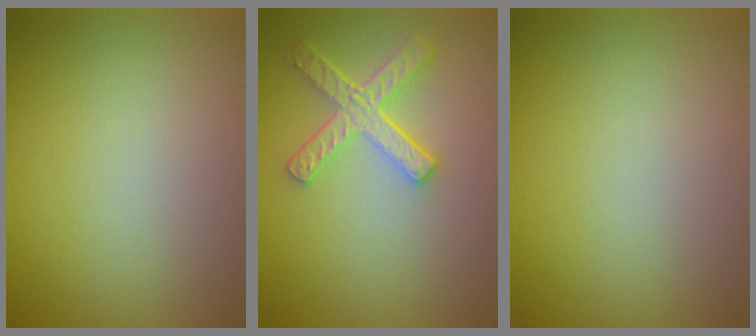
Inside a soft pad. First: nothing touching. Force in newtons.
{"total": 4.5, "press": 3.5, "slide": 2.8}
{"total": 0.0}